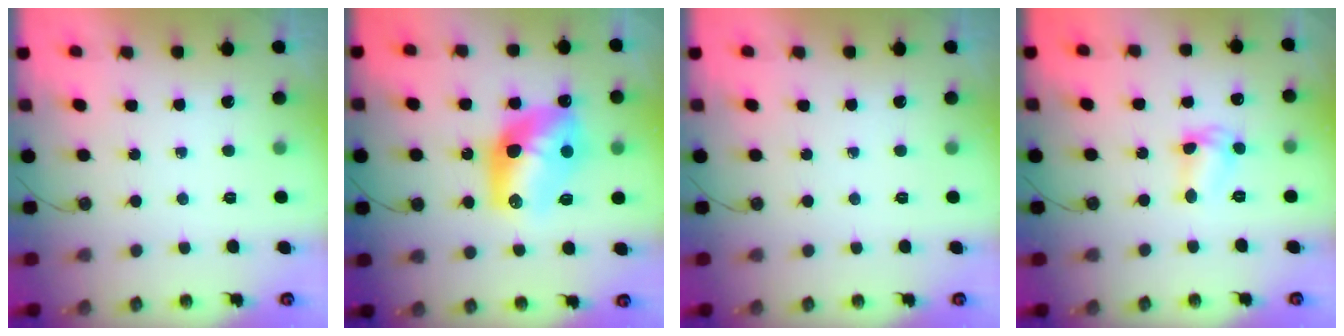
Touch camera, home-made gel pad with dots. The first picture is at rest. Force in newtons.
{"total": 14.3, "press": 14.2, "slide": 0.8}
{"total": 0.0}
{"total": 5.8, "press": 5.8, "slide": 0.5}